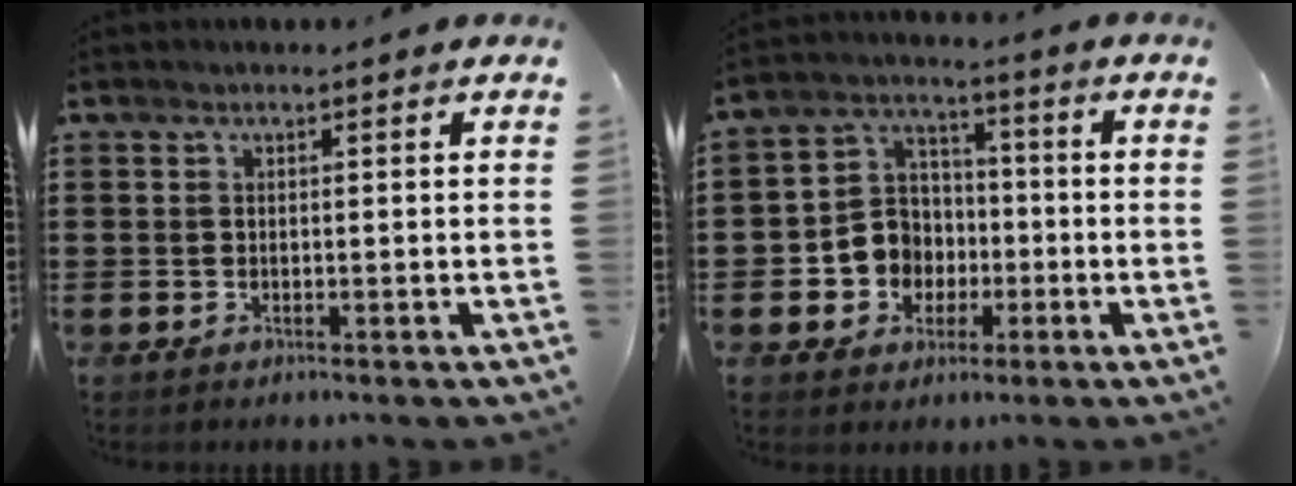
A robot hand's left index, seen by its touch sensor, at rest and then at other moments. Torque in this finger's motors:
{"motor_torque": [0.92, -0.16, 0.42, 0.06]}